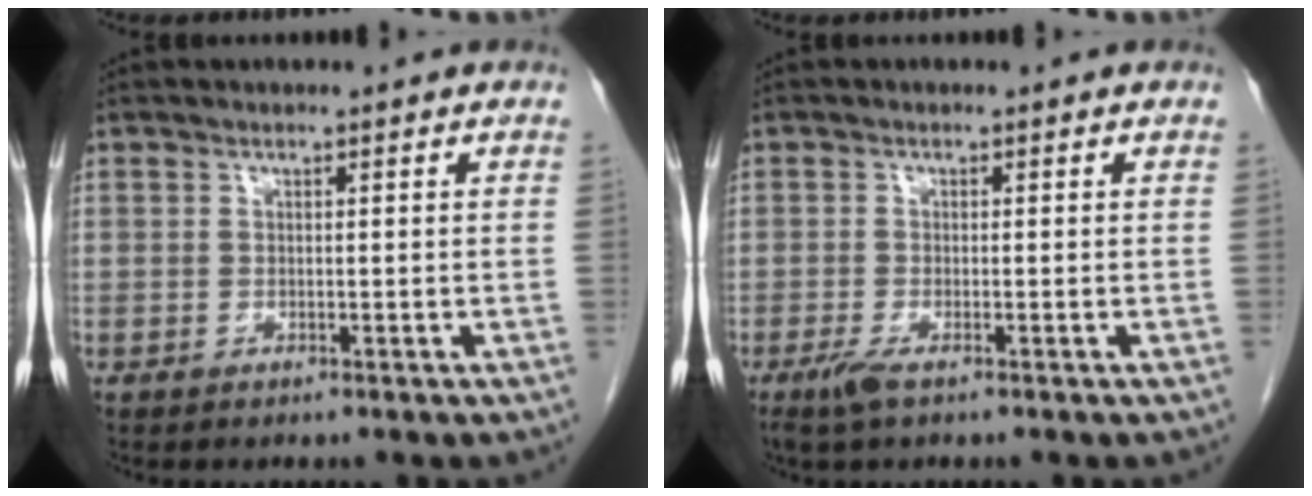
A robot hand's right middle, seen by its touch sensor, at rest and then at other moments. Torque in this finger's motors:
{"motor_torque": [0.70, -0.18, 0.04, 0.02]}